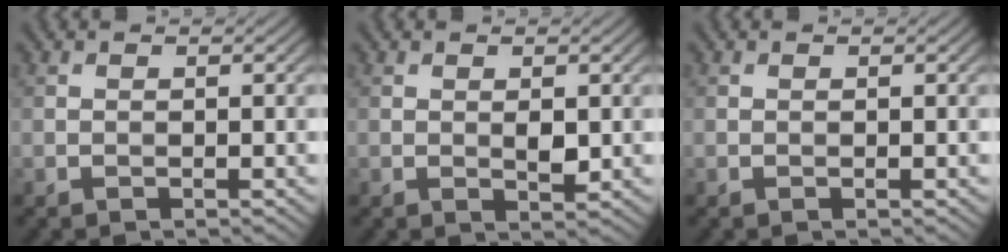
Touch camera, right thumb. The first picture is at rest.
{"total": 1.6, "force": [0.2, 0.7, 1.4], "torque": [-0.026, -0.004, 0.004]}
{"total": 0.0}